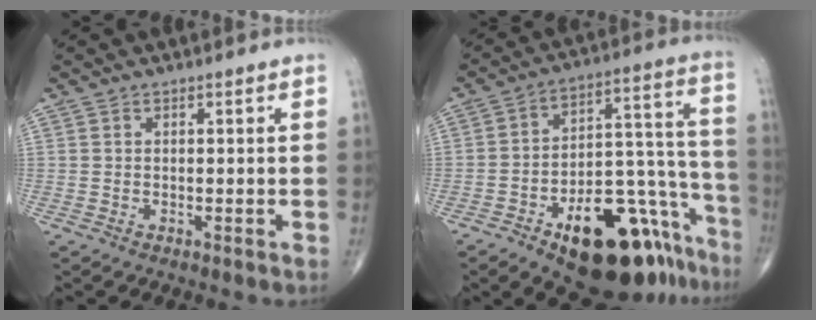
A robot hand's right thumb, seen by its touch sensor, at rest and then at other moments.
{"total": 24.8, "force": [-14.2, 11.3, 17.0], "torque": [-0.158, 0.108, -0.204]}